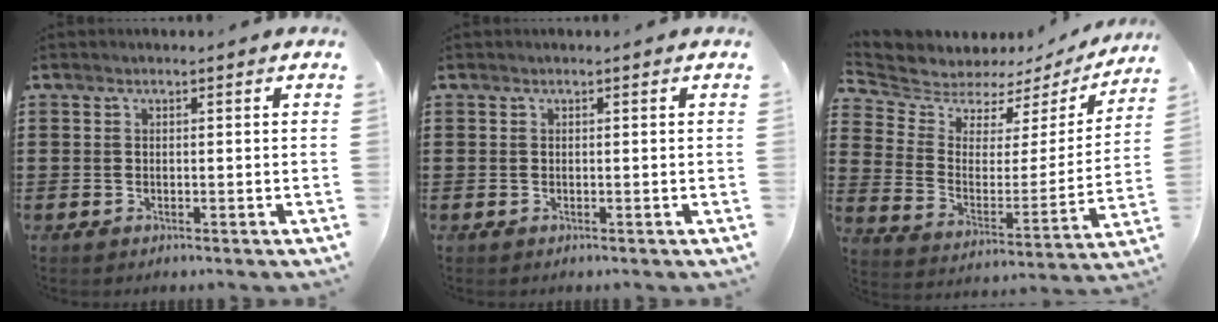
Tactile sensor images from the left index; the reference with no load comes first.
{"total": 0.0}
{"total": 5.2, "force": [4.9, 1.9, 0.2], "torque": [-0.043, -0.038, 0.080]}